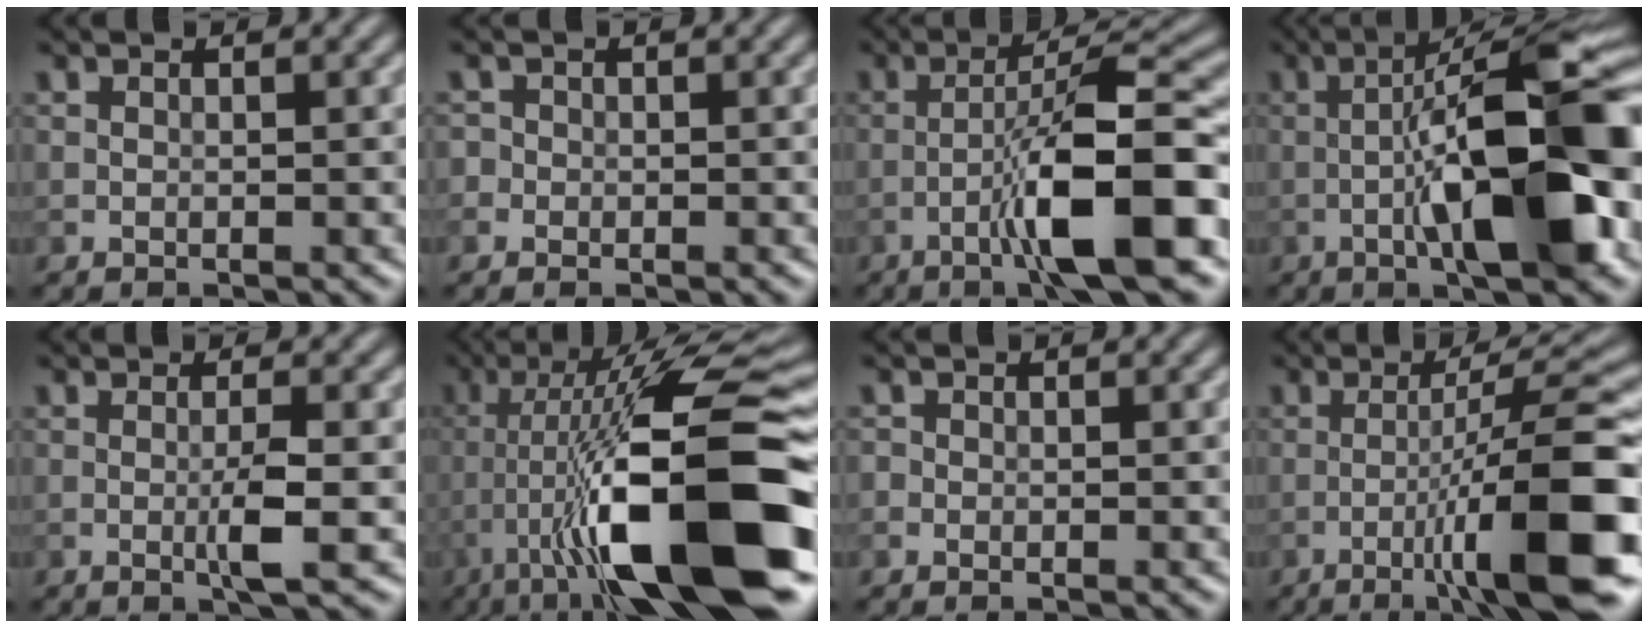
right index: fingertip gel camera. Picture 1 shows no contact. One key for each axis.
{"total": 1.0, "fx": -0.2, "fy": 1.0, "fz": 0.0, "tx": 0.007, "ty": 0.004, "tz": -0.006}
{"total": 10.1, "fx": -3.8, "fy": 1.8, "fz": 9.2, "tx": -0.146, "ty": 0.019, "tz": -0.065}
{"total": 14.4, "fx": -2.8, "fy": 3.6, "fz": 13.6, "tx": -0.203, "ty": 0.026, "tz": -0.049}
{"total": 2.7, "fx": -0.4, "fy": 0.2, "fz": 2.6, "tx": -0.047, "ty": -0.002, "tz": -0.010}
{"total": 16.3, "fx": -4.5, "fy": 3.7, "fz": 15.2, "tx": -0.253, "ty": 0.020, "tz": -0.068}
{"total": 0.6, "fx": -0.2, "fy": 0.5, "fz": 0.0, "tx": 0.002, "ty": -0.001, "tz": -0.001}
{"total": 11.3, "fx": -4.1, "fy": 1.4, "fz": 10.4, "tx": -0.152, "ty": 0.020, "tz": -0.059}